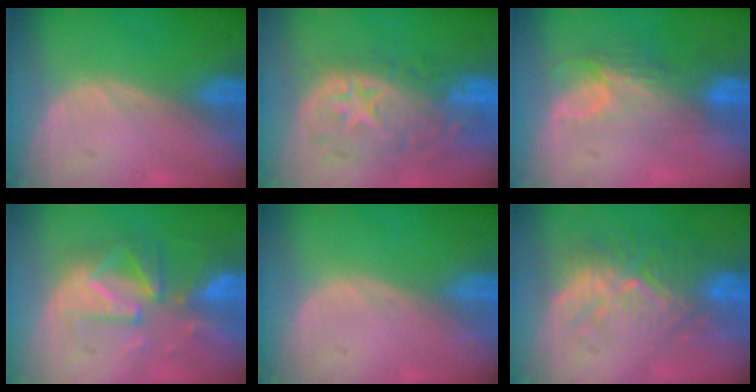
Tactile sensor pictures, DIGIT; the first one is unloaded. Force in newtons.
{"total": 11.0, "press": 9.8, "slide": 5.1}
{"total": 7.4, "press": 6.4, "slide": 3.7}
{"total": 10.0, "press": 8.7, "slide": 4.8}
{"total": 0.0}
{"total": 9.1, "press": 8.8, "slide": 2.4}